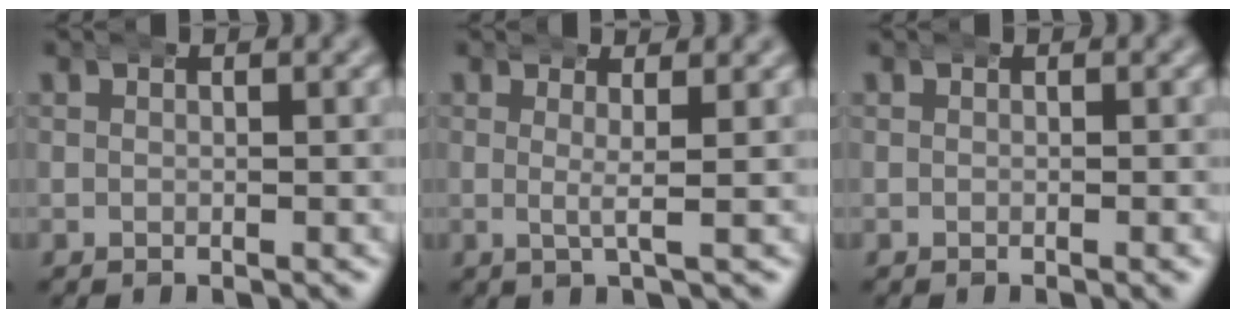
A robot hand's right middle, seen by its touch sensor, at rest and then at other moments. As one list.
[{"total": 2.1, "force": [1.2, -0.7, 1.5], "torque": [-0.026, 0.002, 0.017]}, {"total": 0.0}]